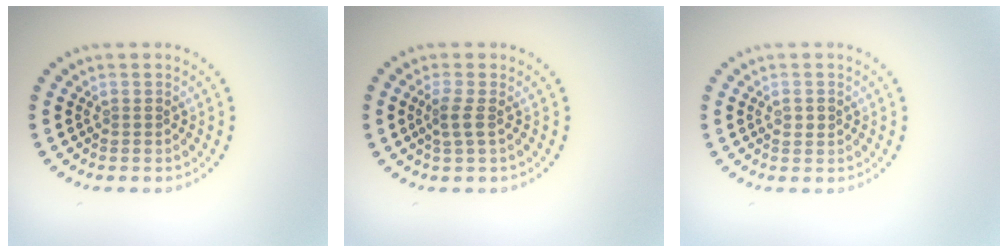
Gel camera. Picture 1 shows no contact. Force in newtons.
{"total": 1.6, "press": 1.4, "slide": 0.9}
{"total": 1.1, "press": 1.1, "slide": 0.1}